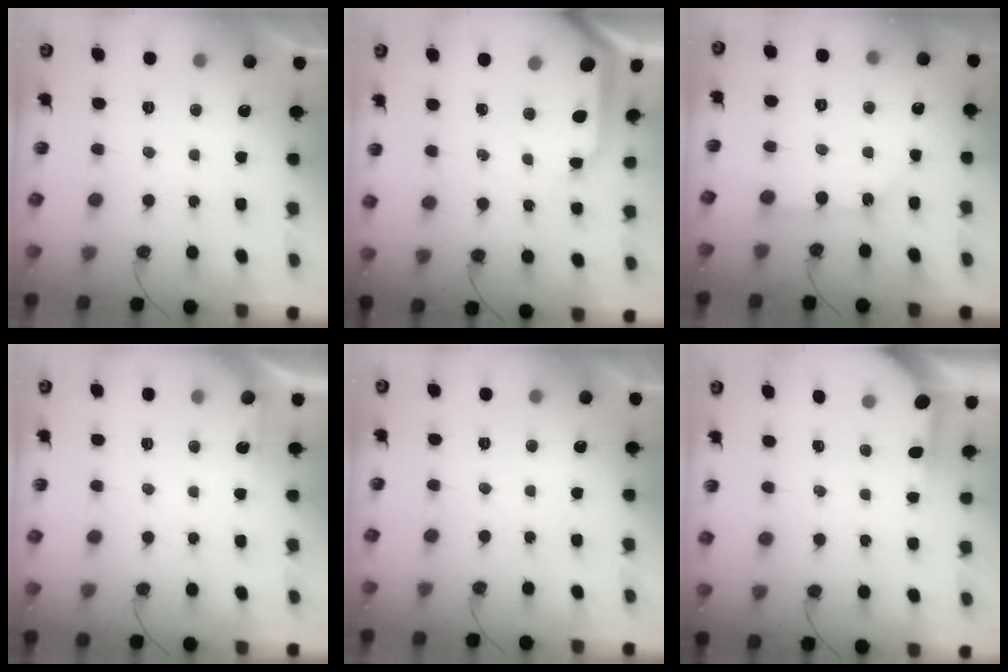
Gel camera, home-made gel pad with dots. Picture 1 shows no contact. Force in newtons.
{"total": 10.1, "press": 10.0, "slide": 1.4}
{"total": 3.2, "press": 3.2, "slide": 0.2}
{"total": 1.7, "press": 1.7, "slide": 0.3}
{"total": 0.0}
{"total": 3.9, "press": 3.9, "slide": 0.4}